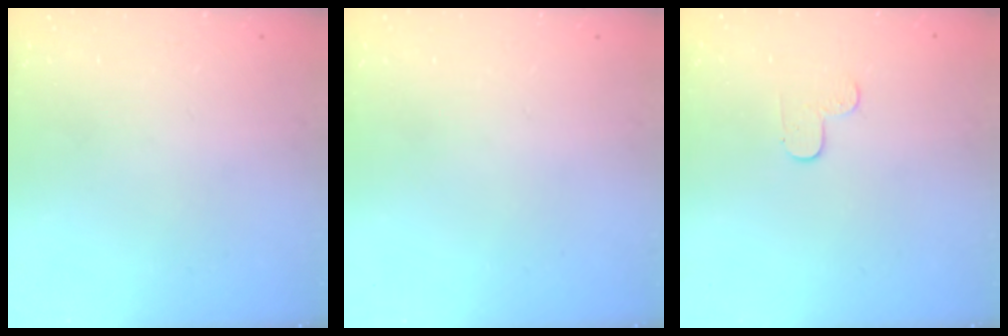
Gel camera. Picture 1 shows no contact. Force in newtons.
{"total": 0.0}
{"total": 3.7, "press": 3.7, "slide": 0.4}